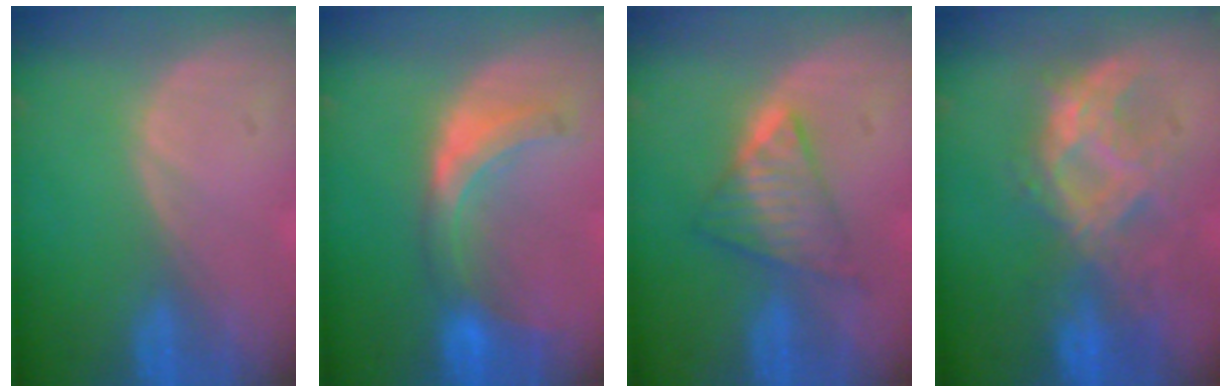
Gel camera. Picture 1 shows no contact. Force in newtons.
{"total": 7.1, "press": 6.7, "slide": 2.2}
{"total": 5.9, "press": 5.8, "slide": 0.8}
{"total": 8.6, "press": 8.4, "slide": 1.9}